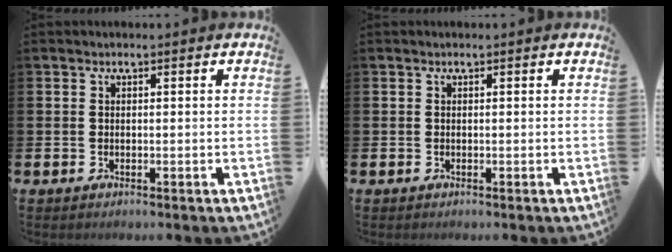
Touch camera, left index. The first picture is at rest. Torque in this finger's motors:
{"motor_torque": [-0.06, 0.06, 0.00, 0.00]}